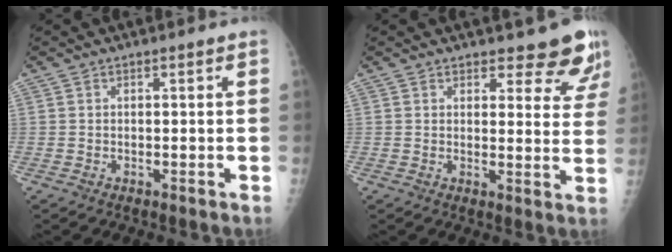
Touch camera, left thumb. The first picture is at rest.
{"total": 10.2, "force": [8.5, 3.0, 4.7], "torque": [-0.019, -0.065, 0.095]}